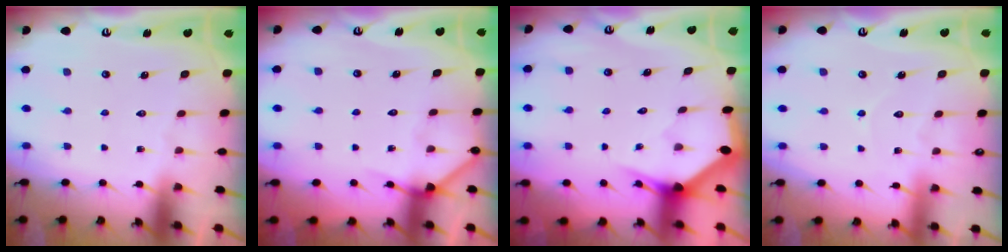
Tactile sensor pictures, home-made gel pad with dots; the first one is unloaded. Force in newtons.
{"total": 4.2, "press": 4.2, "slide": 0.3}
{"total": 3.0, "press": 3.0, "slide": 0.1}
{"total": 4.0, "press": 4.0, "slide": 0.4}